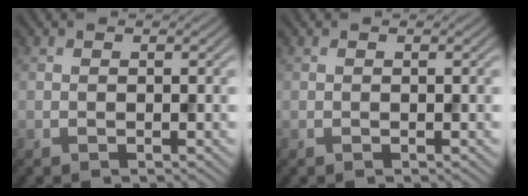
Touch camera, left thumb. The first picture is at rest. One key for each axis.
{"total": 0.0}